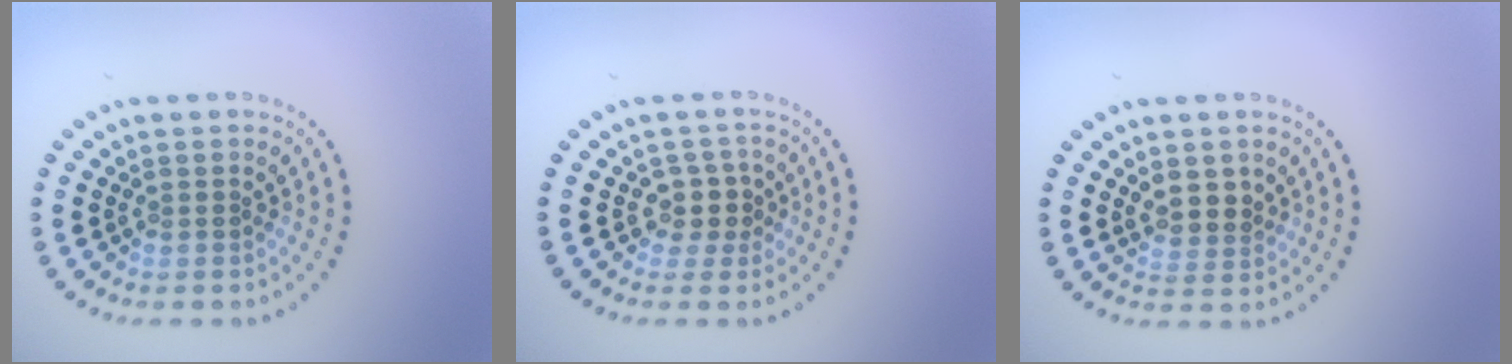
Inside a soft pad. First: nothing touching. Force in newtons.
{"total": 2.3, "press": 1.9, "slide": 1.3}
{"total": 2.5, "press": 2.2, "slide": 1.1}